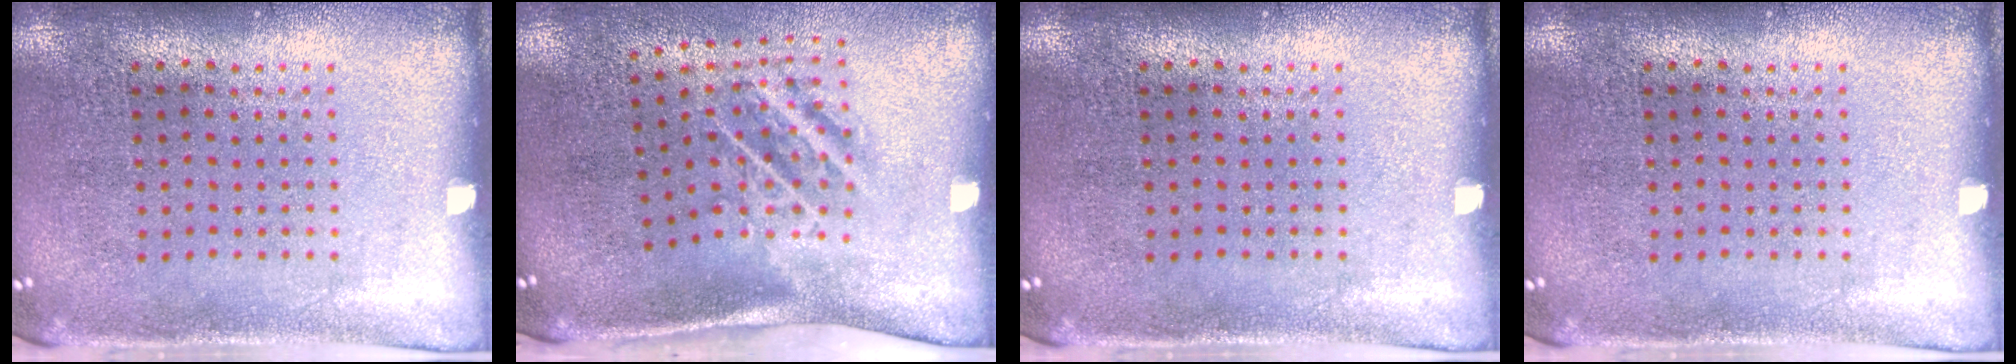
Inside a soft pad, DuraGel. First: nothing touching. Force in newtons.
{"total": 1.9, "press": 1.2, "slide": 1.5}
{"total": 0.0}
{"total": 0.0}